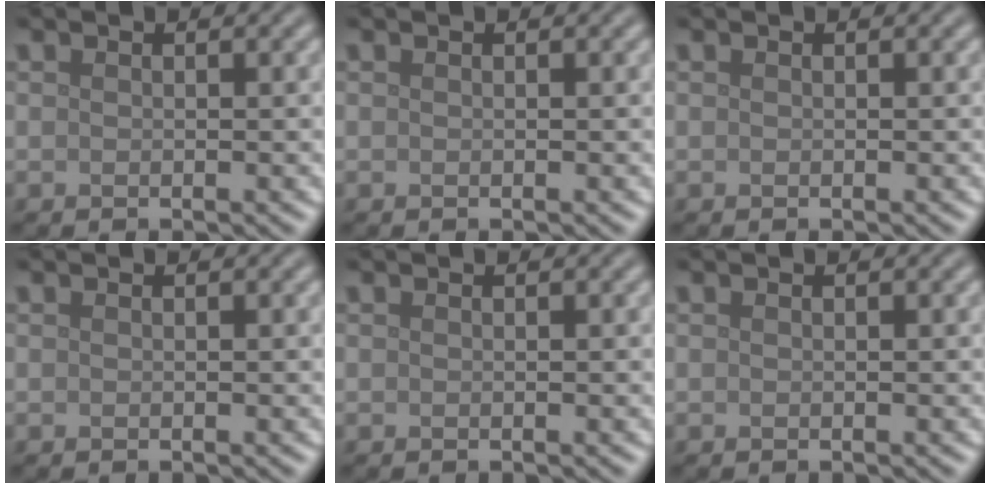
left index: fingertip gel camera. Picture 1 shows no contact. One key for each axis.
{"total": 0.0}
{"total": 0.0}
{"total": 0.0}
{"total": 0.0}
{"total": 0.0}